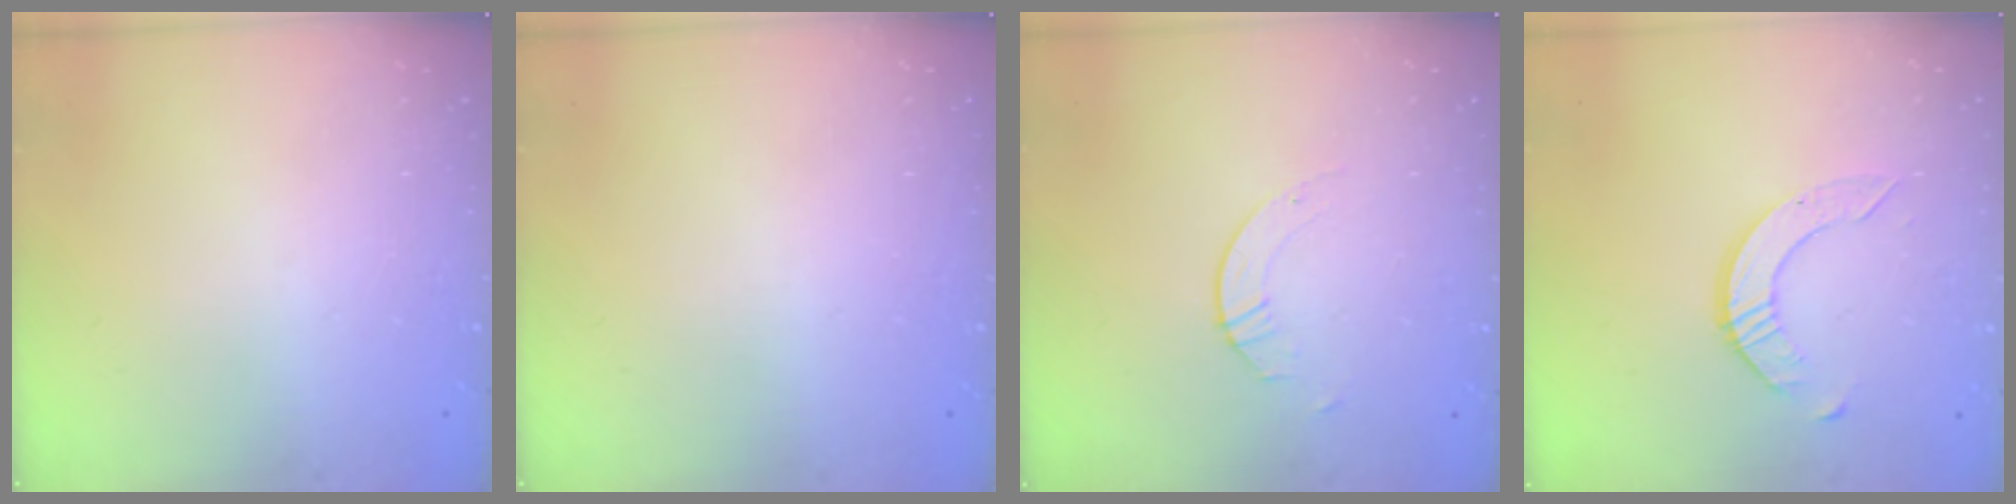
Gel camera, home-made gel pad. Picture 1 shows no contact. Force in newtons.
{"total": 0.0}
{"total": 2.1, "press": 2.1, "slide": 0.1}
{"total": 5.3, "press": 5.3, "slide": 0.5}